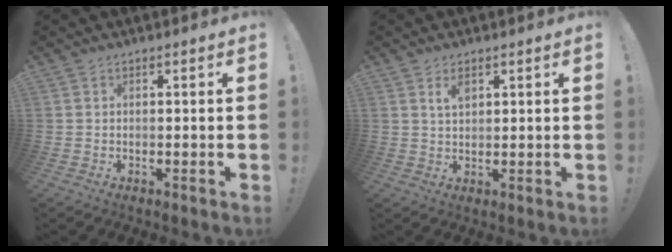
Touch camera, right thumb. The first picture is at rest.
{"total": 3.2, "force": [1.7, 1.6, 2.2], "torque": [-0.026, -0.007, 0.027]}